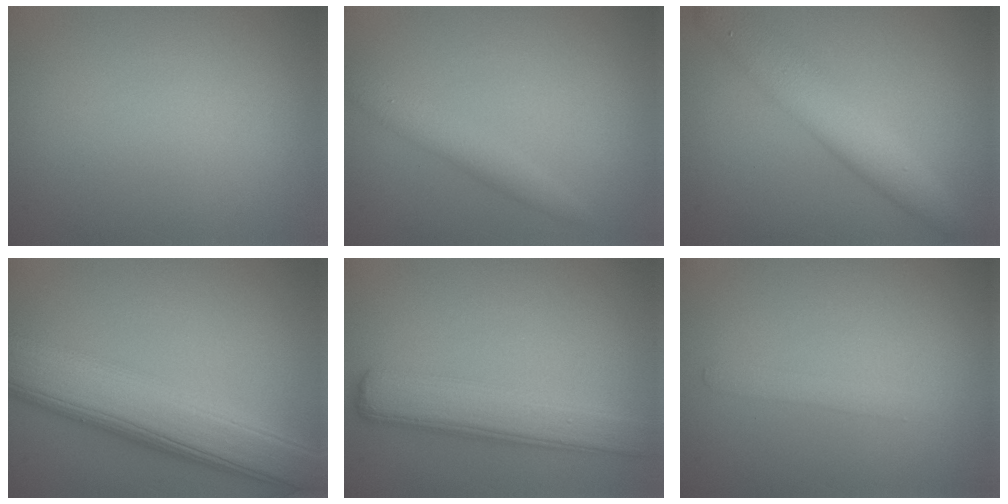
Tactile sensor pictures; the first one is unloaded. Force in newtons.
{"total": 2.2, "press": 2.2, "slide": 0.3}
{"total": 4.7, "press": 4.7, "slide": 0.1}
{"total": 9.5, "press": 9.5, "slide": 0.2}
{"total": 5.1, "press": 5.1, "slide": 0.1}
{"total": 1.0, "press": 1.0, "slide": 0.1}